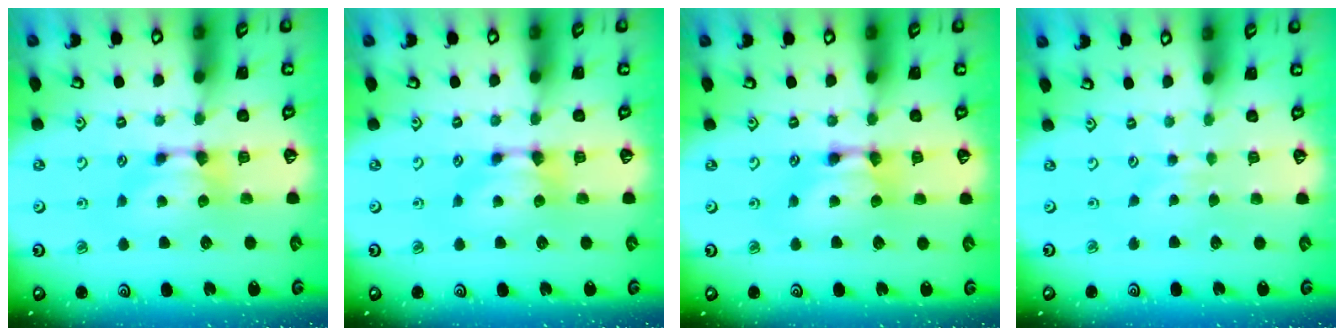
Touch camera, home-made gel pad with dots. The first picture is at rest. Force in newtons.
{"total": 0.0}
{"total": 2.0, "press": 2.0, "slide": 0.1}
{"total": 3.0, "press": 2.9, "slide": 0.3}